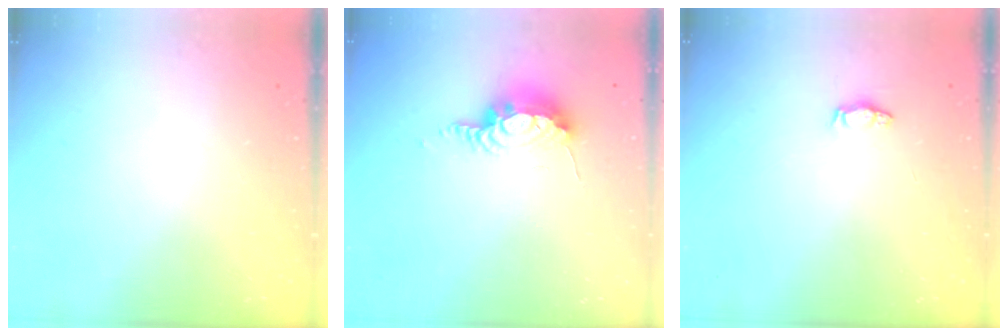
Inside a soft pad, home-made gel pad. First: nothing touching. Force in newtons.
{"total": 13.0, "press": 9.9, "slide": 8.4}
{"total": 3.0, "press": 2.9, "slide": 0.4}